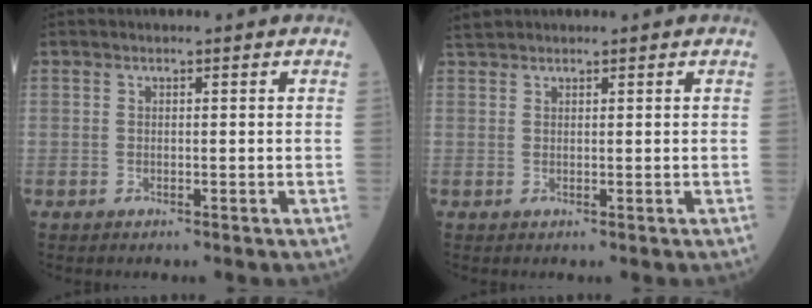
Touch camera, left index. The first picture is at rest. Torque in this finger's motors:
{"motor_torque": [-0.30, -0.34, 0.05, 0.05]}